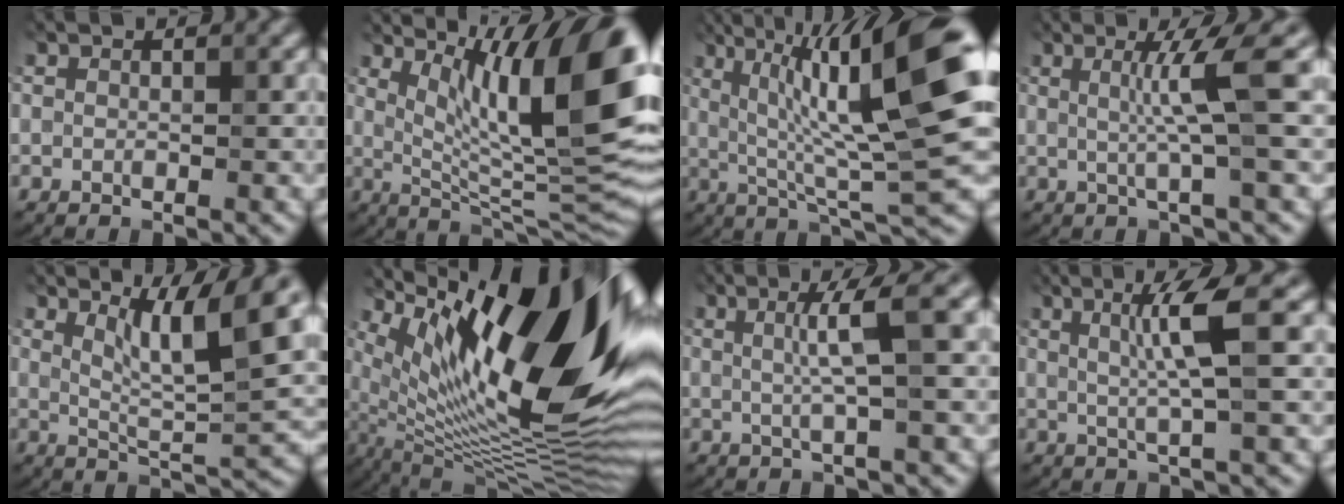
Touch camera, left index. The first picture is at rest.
{"total": 14.1, "force": [4.7, 3.4, 12.8], "torque": [-0.171, -0.001, 0.084]}
{"total": 13.5, "force": [3.8, 2.1, 12.8], "torque": [-0.200, 0.024, 0.064]}
{"total": 4.3, "force": [0.6, -0.1, 4.2], "torque": [-0.078, 0.007, 0.009]}
{"total": 7.0, "force": [3.1, 1.2, 6.2], "torque": [-0.108, -0.004, 0.054]}
{"total": 18.1, "force": [7.3, 5.7, 15.6], "torque": [-0.260, 0.012, 0.132]}
{"total": 4.5, "force": [1.0, 0.2, 4.4], "torque": [-0.073, 0.015, 0.015]}
{"total": 4.2, "force": [1.0, -0.2, 4.1], "torque": [-0.080, 0.006, 0.019]}